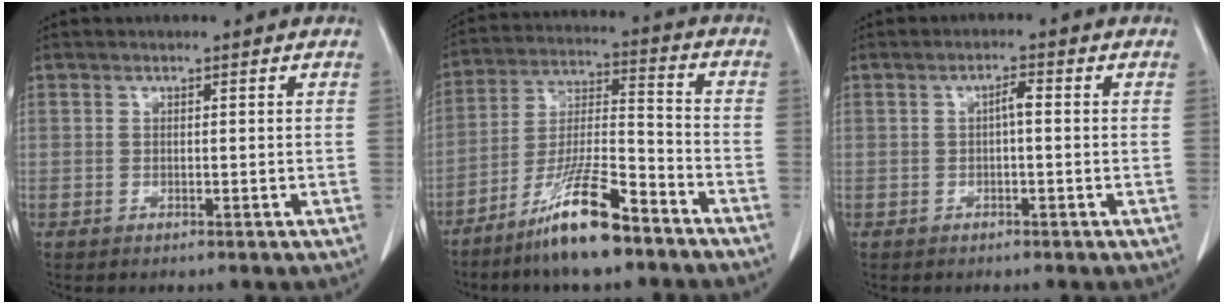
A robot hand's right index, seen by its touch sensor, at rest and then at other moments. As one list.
[{"total": 13.2, "force": [-9.3, 1.8, 9.2], "torque": [-0.181, -0.011, -0.171]}, {"total": 1.9, "force": [0.0, 0.4, 1.9], "torque": [-0.031, 0.006, 0.000]}]